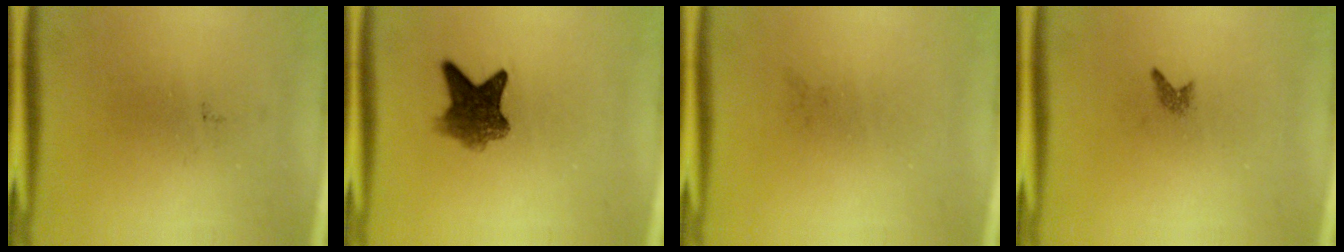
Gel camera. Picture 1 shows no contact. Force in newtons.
{"total": 6.3}
{"total": 0.0}
{"total": 0.7}